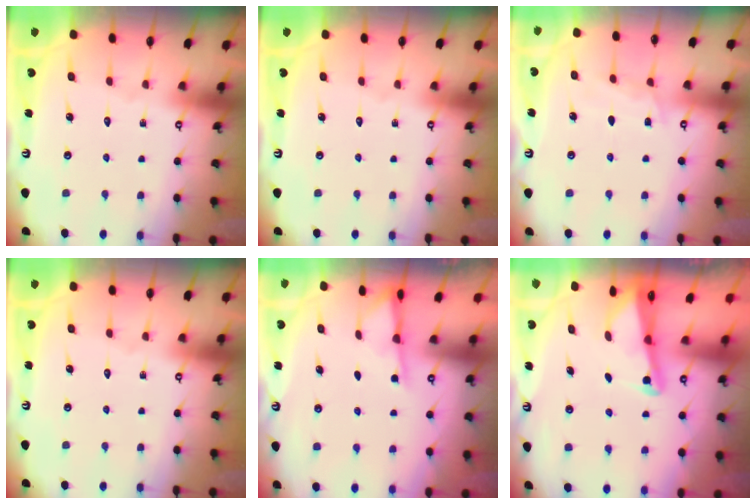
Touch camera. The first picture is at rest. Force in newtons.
{"total": 0.0}
{"total": 5.5, "press": 5.5, "slide": 0.4}
{"total": 0.0}
{"total": 1.9, "press": 1.8, "slide": 0.4}
{"total": 2.3, "press": 2.2, "slide": 0.3}